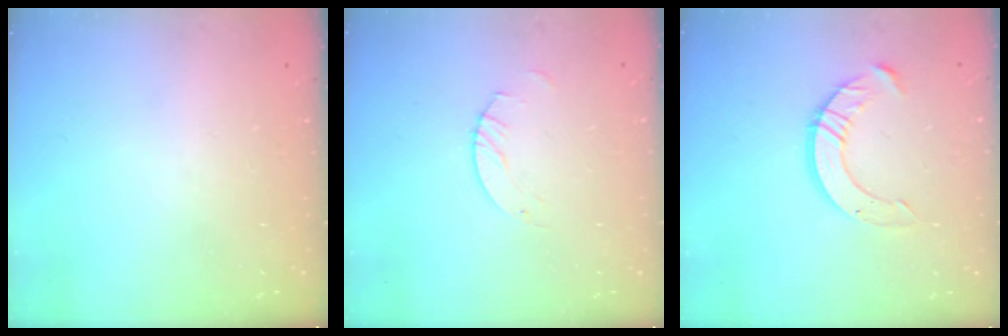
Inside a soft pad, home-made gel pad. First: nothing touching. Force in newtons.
{"total": 2.5, "press": 2.5, "slide": 0.1}
{"total": 10.5, "press": 10.5, "slide": 0.9}